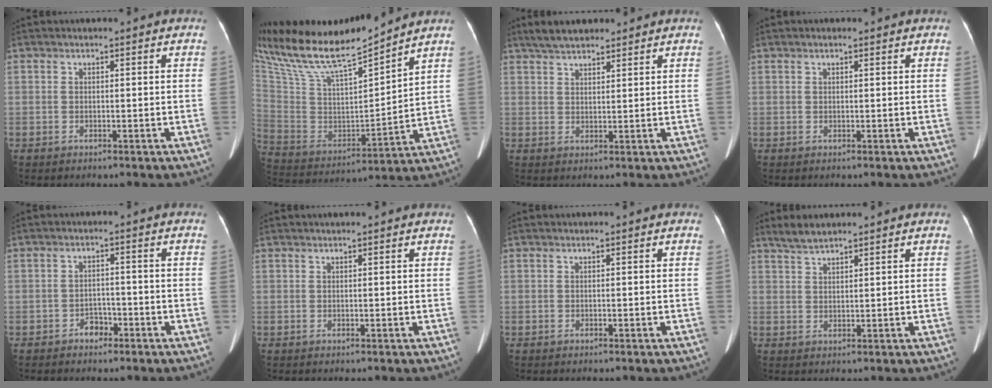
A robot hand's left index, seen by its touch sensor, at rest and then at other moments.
{"total": 20.6, "force": [17.9, 2.1, 9.8], "torque": [-0.201, 0.002, 0.328]}
{"total": 5.7, "force": [4.8, 1.7, 2.6], "torque": [-0.052, 0.021, 0.085]}
{"total": 0.7, "force": [0.5, 0.3, 0.4], "torque": [-0.011, 0.009, 0.005]}
{"total": 2.4, "force": [-1.7, 1.4, 0.8], "torque": [-0.009, 0.004, -0.028]}
{"total": 1.2, "force": [1.0, 0.0, 0.7], "torque": [-0.010, 0.013, 0.016]}
{"total": 0.0}
{"total": 3.2, "force": [2.9, 0.3, 1.3], "torque": [-0.032, 0.013, 0.058]}